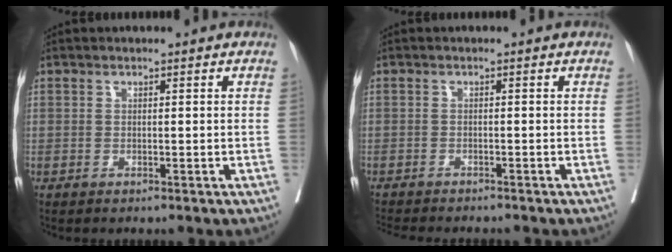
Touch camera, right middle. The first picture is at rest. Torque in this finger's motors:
{"motor_torque": [0.97, -1.16, 0.17, 0.03]}